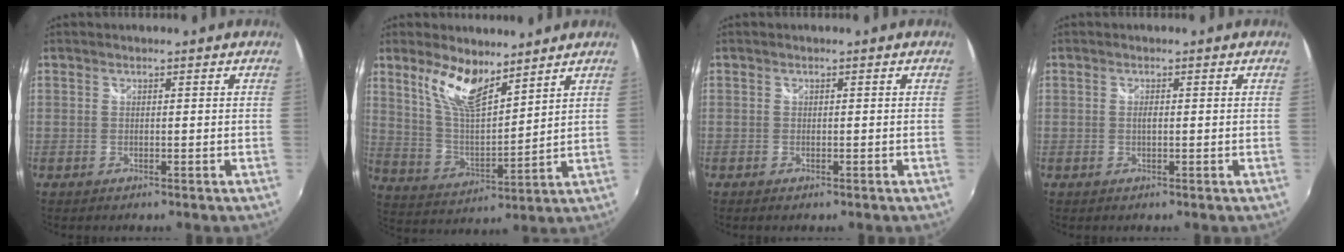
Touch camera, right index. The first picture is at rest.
{"total": 11.1, "force": [7.7, 3.6, 7.2], "torque": [-0.141, 0.002, 0.154]}
{"total": 0.7, "force": [-0.4, 0.5, 0.2], "torque": [-0.005, -0.004, -0.009]}
{"total": 0.9, "force": [-0.1, 0.3, 0.9], "torque": [-0.017, 0.001, -0.003]}